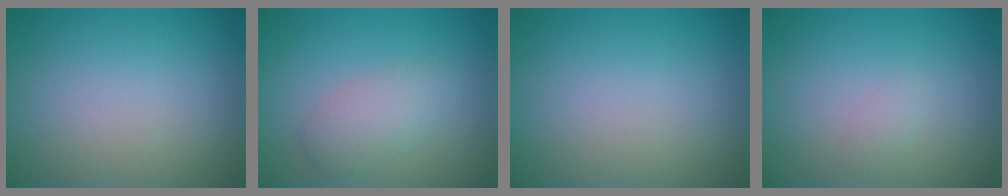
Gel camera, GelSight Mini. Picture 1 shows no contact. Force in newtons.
{"total": 2.9, "press": 2.9, "slide": 0.1}
{"total": 0.0}
{"total": 0.7, "press": 0.7, "slide": 0.0}